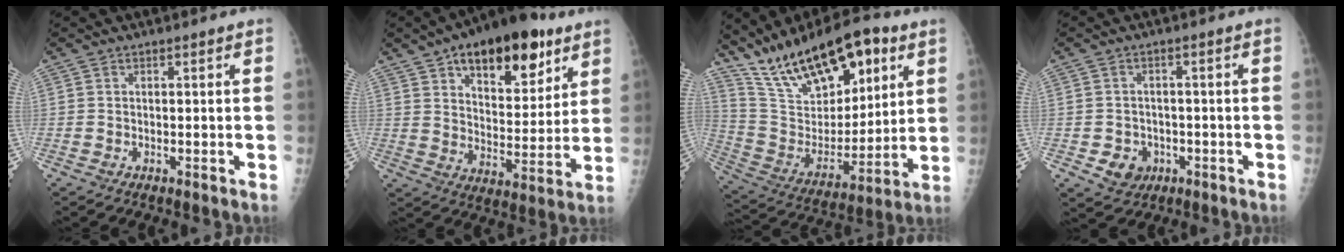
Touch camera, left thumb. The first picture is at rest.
{"total": 20.8, "force": [11.7, 10.1, 13.9], "torque": [-0.163, -0.043, 0.183]}
{"total": 23.4, "force": [14.2, 10.7, 15.2], "torque": [-0.219, -0.043, 0.260]}
{"total": 4.9, "force": [-1.7, 4.3, 1.8], "torque": [-0.009, 0.008, -0.017]}